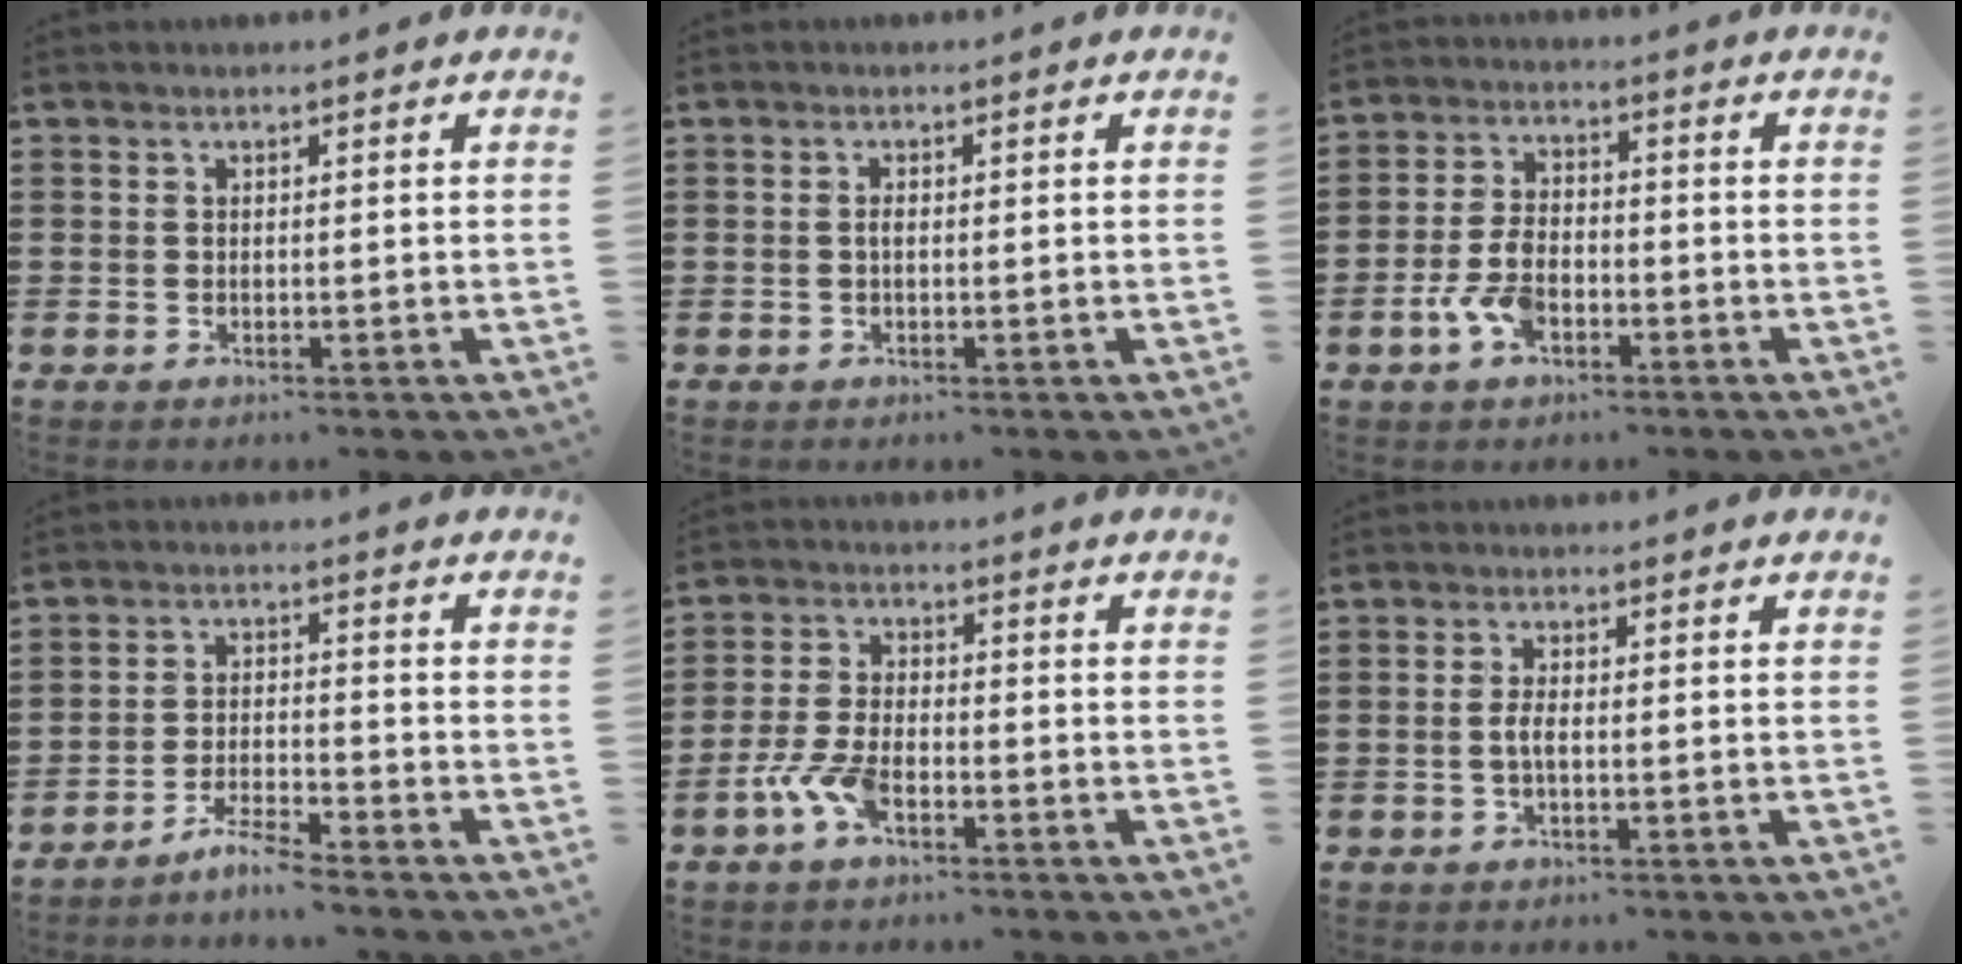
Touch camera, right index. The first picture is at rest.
{"total": 0.9, "force": [-0.1, 0.3, 0.8], "torque": [-0.018, -0.001, -0.003]}
{"total": 6.1, "force": [-2.7, 3.3, 4.4], "torque": [-0.107, 0.001, -0.055]}
{"total": 3.9, "force": [-3.8, -0.2, 1.0], "torque": [-0.027, 0.004, -0.077]}
{"total": 6.0, "force": [-3.2, 2.4, 4.6], "torque": [-0.115, -0.004, -0.065]}
{"total": 2.1, "force": [-0.5, 0.5, 2.0], "torque": [-0.051, -0.005, -0.014]}